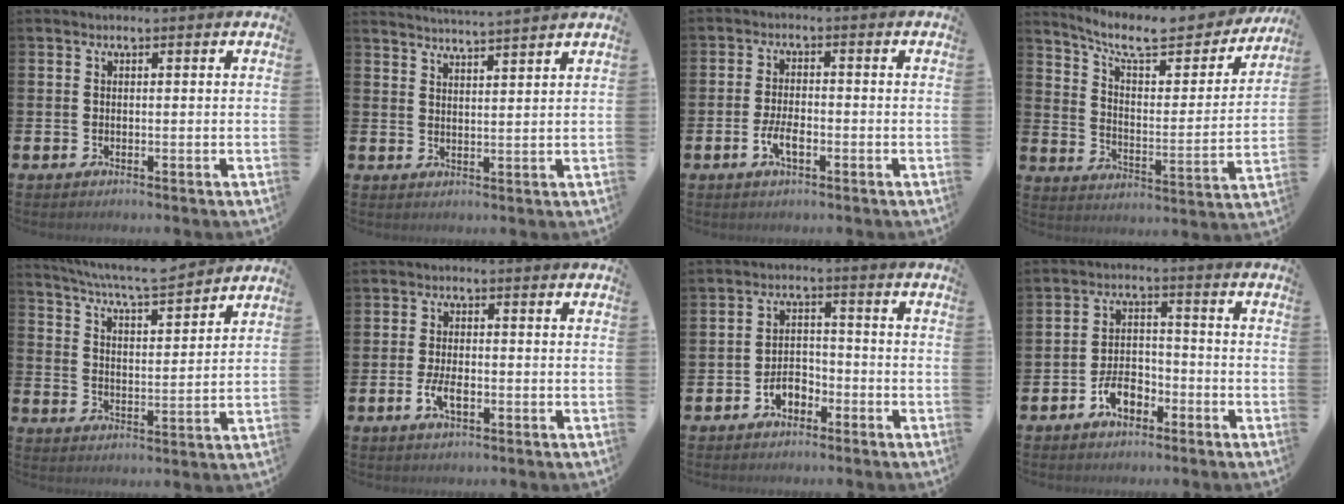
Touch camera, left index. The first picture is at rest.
{"total": 3.8, "force": [3.7, -0.9, 0.2], "torque": [-0.018, -0.021, 0.068]}
{"total": 3.5, "force": [-1.1, 1.5, 2.9], "torque": [-0.056, 0.001, -0.022]}
{"total": 9.1, "force": [8.0, 2.5, 3.7], "torque": [-0.097, -0.059, 0.134]}
{"total": 6.7, "force": [6.4, 0.0, 1.8], "torque": [-0.064, -0.046, 0.111]}
{"total": 3.4, "force": [-1.0, 1.5, 2.8], "torque": [-0.048, -0.003, -0.021]}
{"total": 3.4, "force": [-2.3, 2.0, 1.4], "torque": [-0.028, 0.009, -0.049]}
{"total": 4.7, "force": [-2.9, 2.7, 2.5], "torque": [-0.049, 0.015, -0.054]}